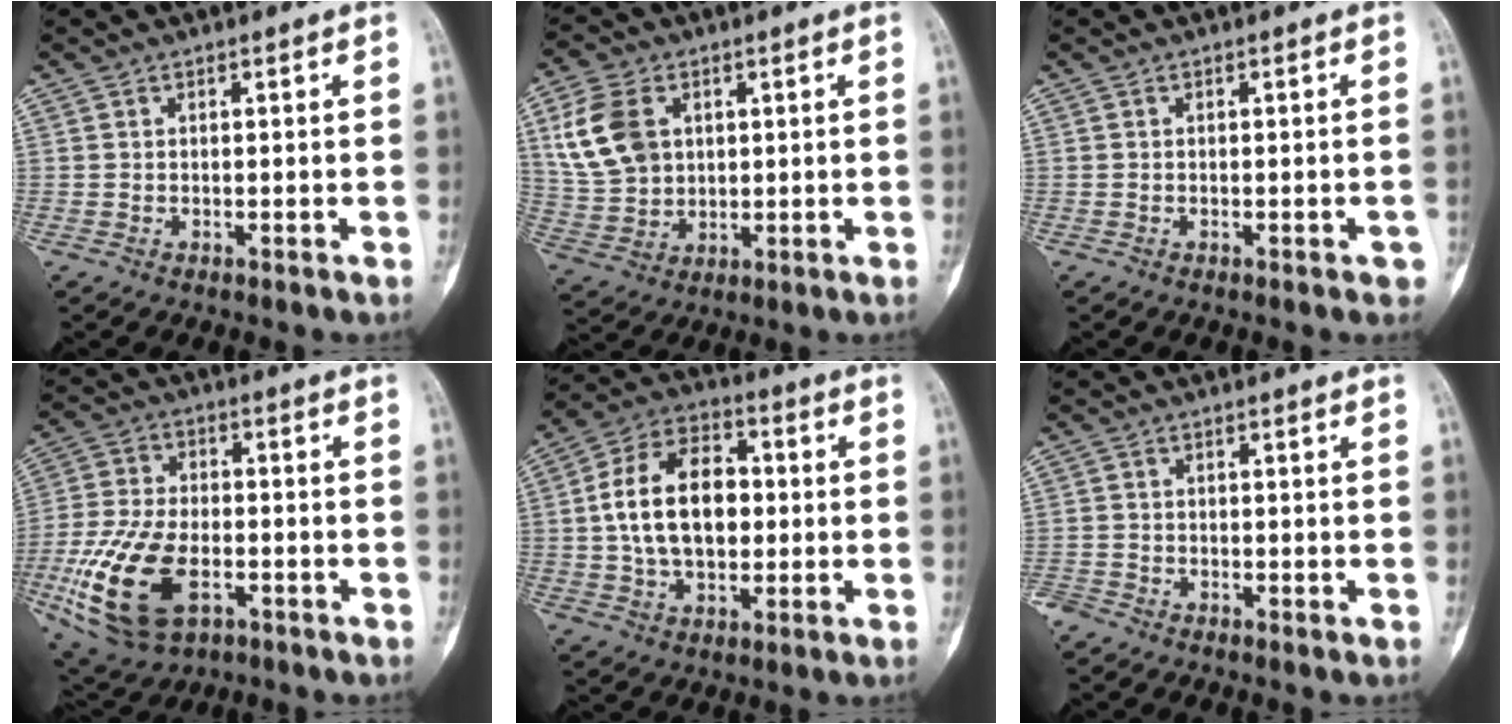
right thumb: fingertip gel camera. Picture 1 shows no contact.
{"total": 11.8, "force": [3.6, 8.5, 7.3], "torque": [-0.132, -0.003, 0.078]}
{"total": 2.0, "force": [-0.9, 0.7, 1.6], "torque": [-0.010, 0.008, -0.011]}
{"total": 18.8, "force": [-6.3, 10.5, 14.2], "torque": [-0.292, 0.006, -0.105]}
{"total": 16.0, "force": [0.7, 10.3, 12.3], "torque": [-0.195, 0.025, 0.007]}
{"total": 2.0, "force": [-1.8, 0.9, 0.2], "torque": [-0.010, -0.001, -0.038]}